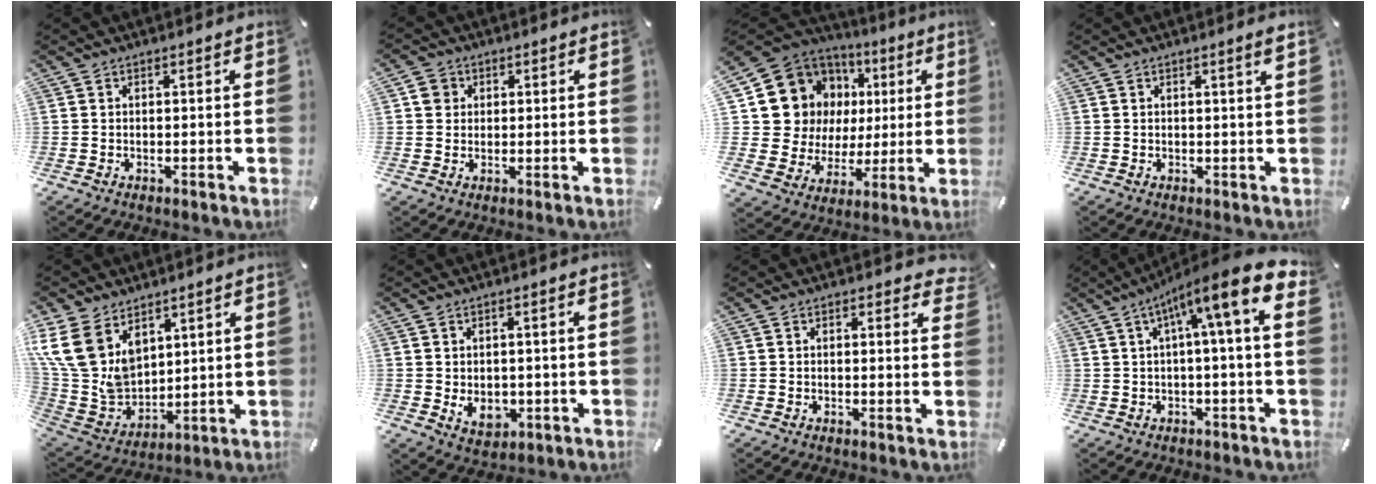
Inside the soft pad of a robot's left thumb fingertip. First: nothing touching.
{"total": 3.7, "force": [1.0, 3.4, 0.8], "torque": [-0.007, 0.000, 0.015]}
{"total": 14.7, "force": [4.8, 13.2, 4.3], "torque": [-0.067, -0.045, 0.113]}
{"total": 1.4, "force": [0.6, 0.0, 1.3], "torque": [-0.025, -0.001, 0.010]}
{"total": 16.5, "force": [8.2, 12.1, 7.7], "torque": [-0.192, -0.053, 0.156]}
{"total": 5.1, "force": [-0.5, 4.1, 3.0], "torque": [-0.050, -0.005, -0.009]}
{"total": 1.7, "force": [1.1, 0.9, 0.9], "torque": [-0.005, -0.001, 0.016]}
{"total": 13.3, "force": [4.7, 0.8, 12.4], "torque": [-0.209, -0.031, 0.070]}